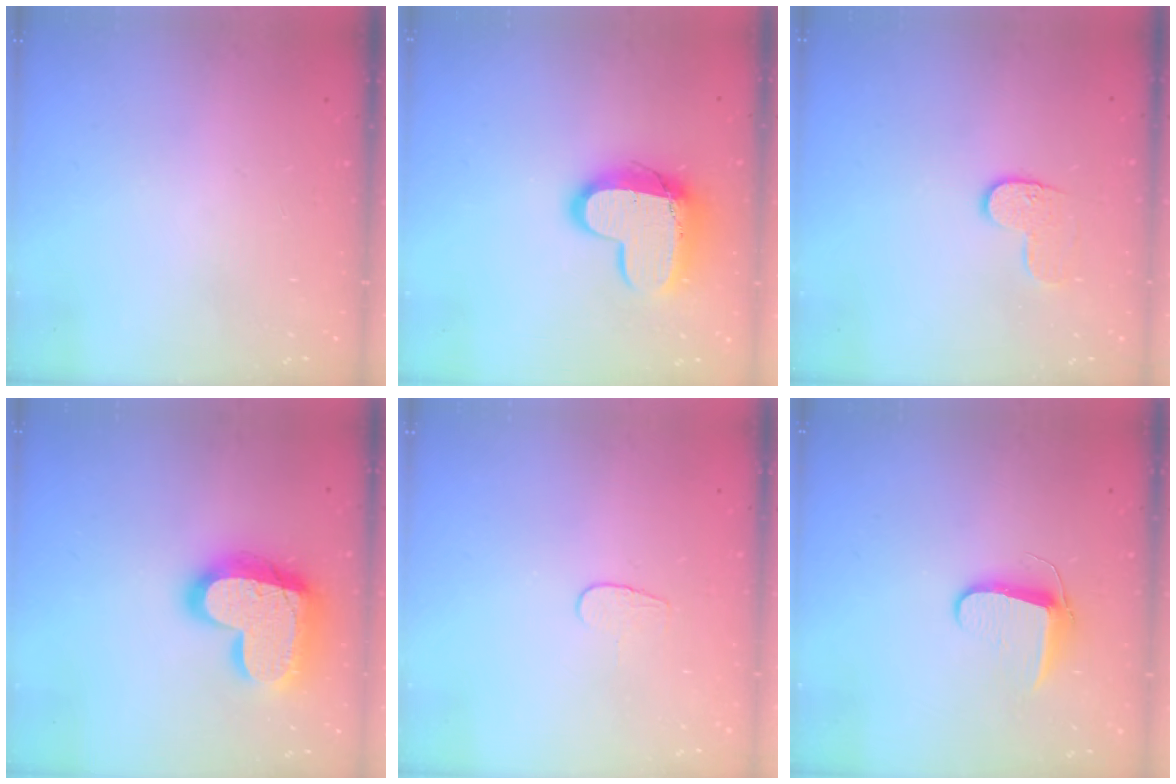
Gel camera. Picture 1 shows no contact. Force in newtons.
{"total": 14.2, "press": 14.1, "slide": 1.1}
{"total": 6.2, "press": 6.2, "slide": 0.3}
{"total": 22.4, "press": 22.4, "slide": 1.4}
{"total": 3.7, "press": 3.7, "slide": 0.3}
{"total": 8.1, "press": 8.1, "slide": 0.9}